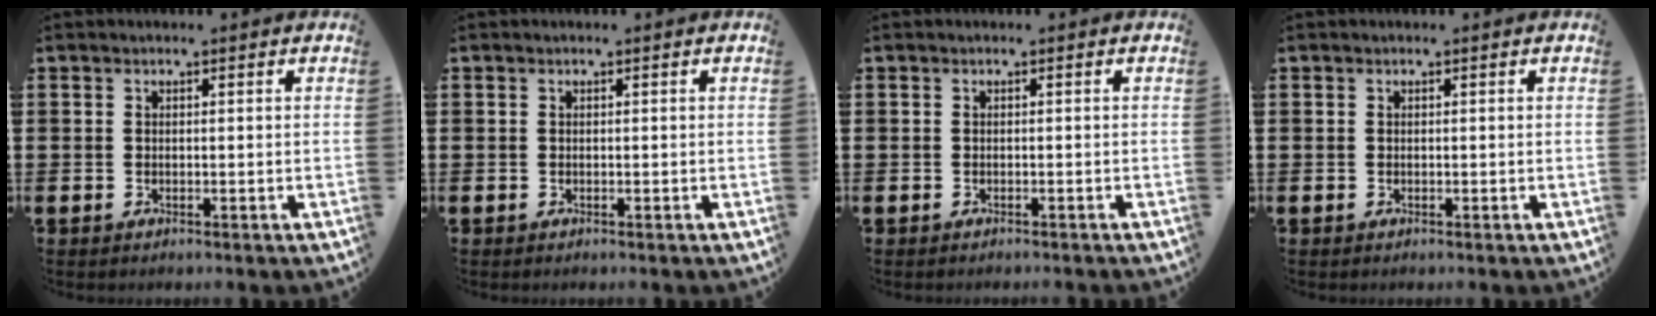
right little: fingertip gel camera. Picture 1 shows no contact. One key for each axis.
{"total": 0.0}
{"total": 0.0}
{"total": 0.0}